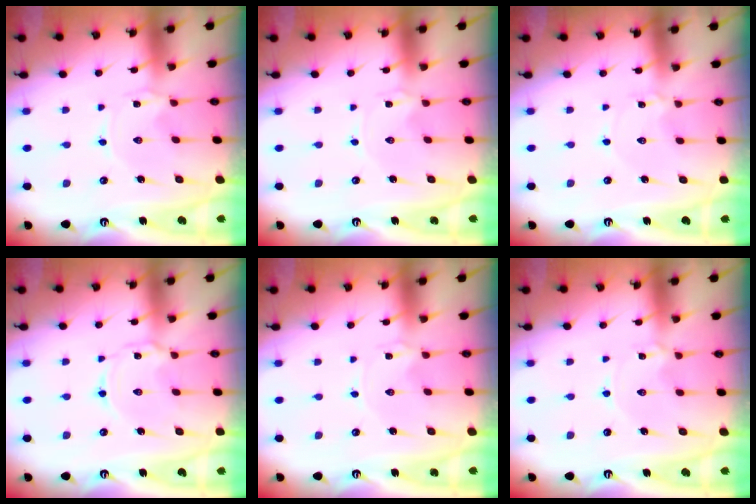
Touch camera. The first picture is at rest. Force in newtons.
{"total": 0.0}
{"total": 1.6, "press": 1.6, "slide": 0.2}
{"total": 2.3, "press": 2.3, "slide": 0.2}
{"total": 0.0}
{"total": 1.7, "press": 1.7, "slide": 0.2}